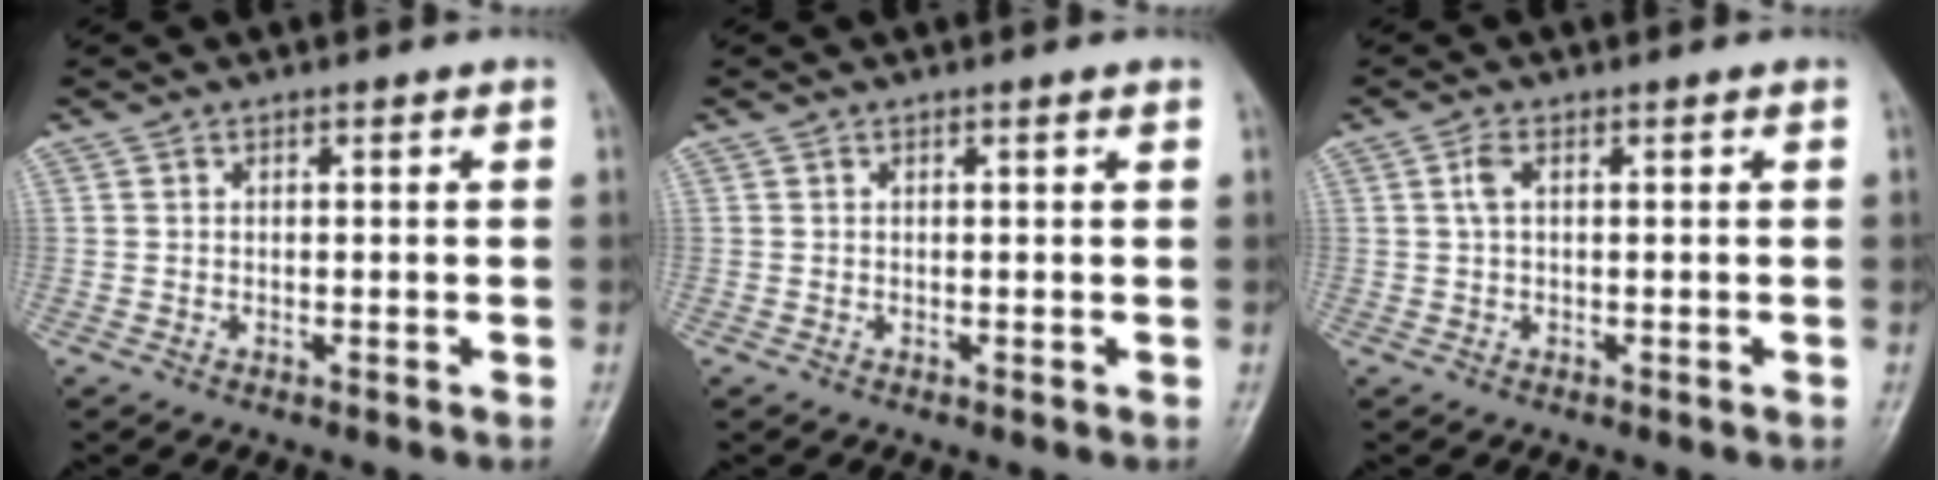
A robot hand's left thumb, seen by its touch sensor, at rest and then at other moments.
{"total": 0.8, "force": [0.4, 0.0, 0.6], "torque": [-0.011, 0.001, 0.005]}
{"total": 1.7, "force": [0.4, 0.6, 1.6], "torque": [-0.042, 0.011, 0.010]}